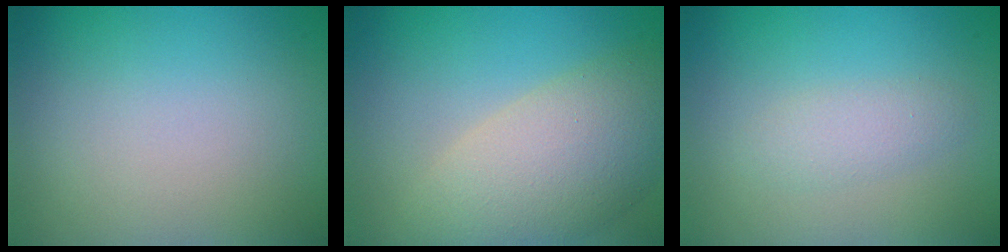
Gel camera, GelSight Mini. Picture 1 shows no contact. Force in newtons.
{"total": 8.5, "press": 8.5, "slide": 0.7}
{"total": 1.8, "press": 1.8, "slide": 0.0}